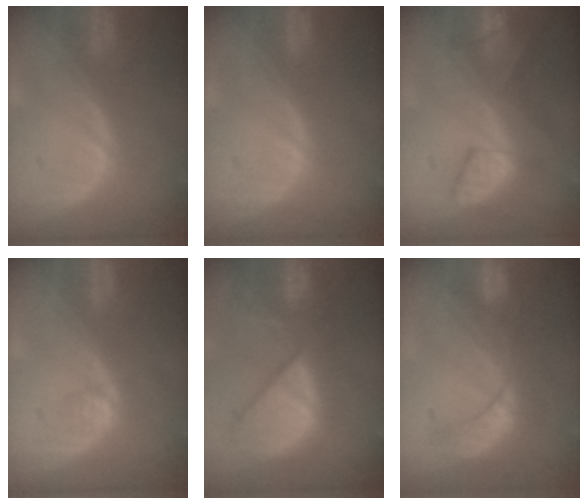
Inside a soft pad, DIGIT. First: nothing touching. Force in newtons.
{"total": 0.0}
{"total": 7.6, "press": 7.2, "slide": 2.5}
{"total": 1.4, "press": 1.3, "slide": 0.6}
{"total": 11.9, "press": 10.3, "slide": 5.9}
{"total": 9.0, "press": 7.7, "slide": 4.5}